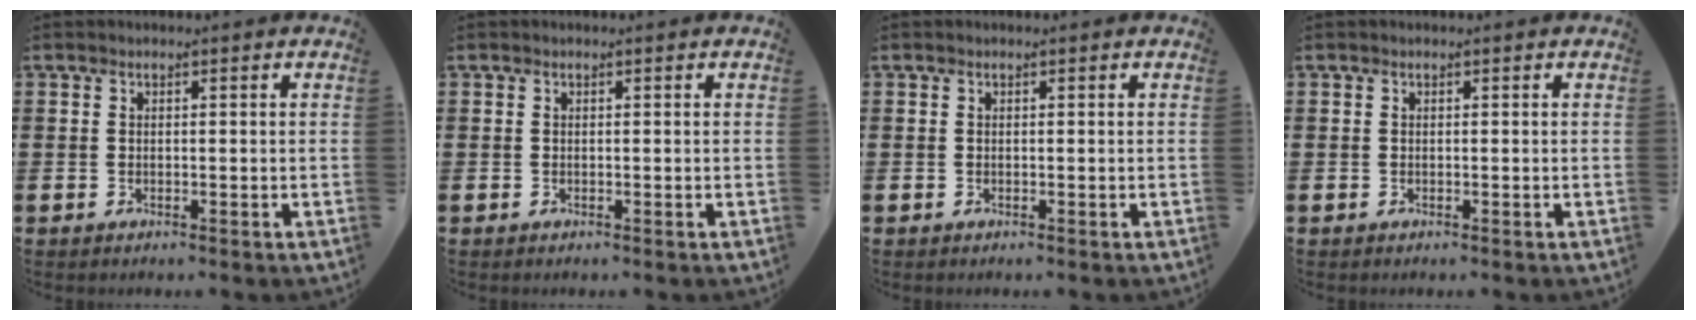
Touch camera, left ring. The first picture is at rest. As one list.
[{"total": 0.0}, {"total": 0.0}, {"total": 0.0}]